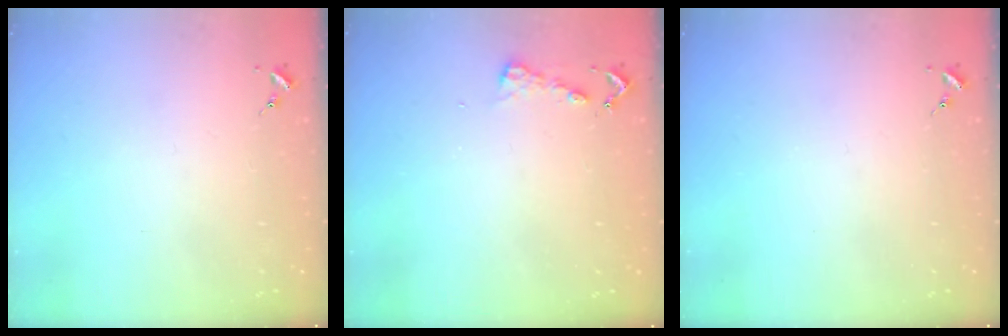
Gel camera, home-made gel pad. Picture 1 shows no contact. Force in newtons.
{"total": 4.6, "press": 4.6, "slide": 0.4}
{"total": 0.0}